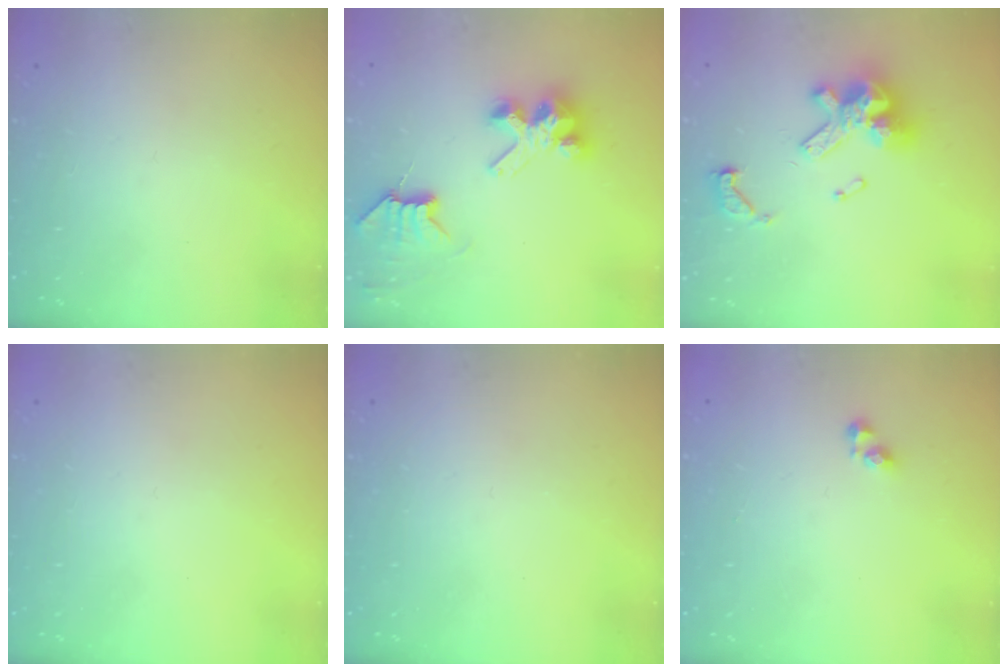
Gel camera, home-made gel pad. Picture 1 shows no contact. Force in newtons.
{"total": 7.4, "press": 7.4, "slide": 0.2}
{"total": 14.3, "press": 14.2, "slide": 1.7}
{"total": 0.0}
{"total": 0.0}
{"total": 3.8, "press": 3.8, "slide": 0.7}